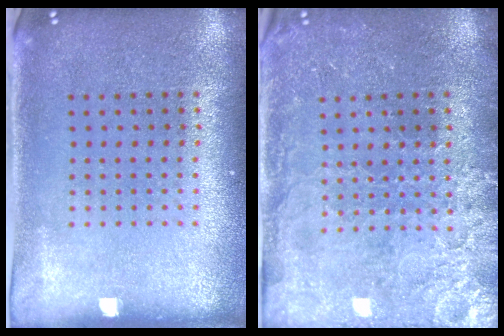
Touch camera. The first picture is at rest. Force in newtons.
{"total": 3.3, "press": 3.1, "slide": 1.1}